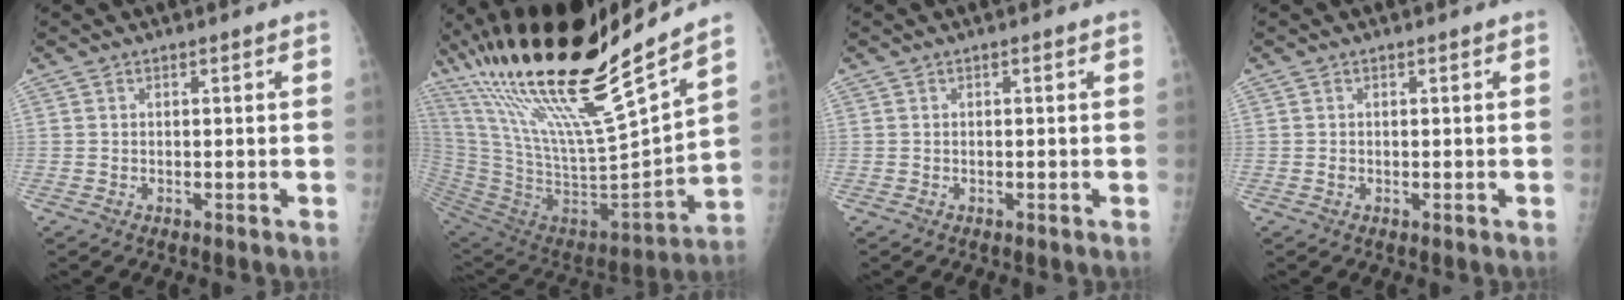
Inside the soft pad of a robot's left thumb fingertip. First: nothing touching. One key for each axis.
{"total": 30.9, "fx": 22.5, "fy": 4.6, "fz": 20.7, "tx": -0.360, "ty": -0.085, "tz": 0.402}
{"total": 0.0}
{"total": 0.5, "fx": 0.0, "fy": 0.4, "fz": 0.2, "tx": -0.002, "ty": 0.000, "tz": 0.000}